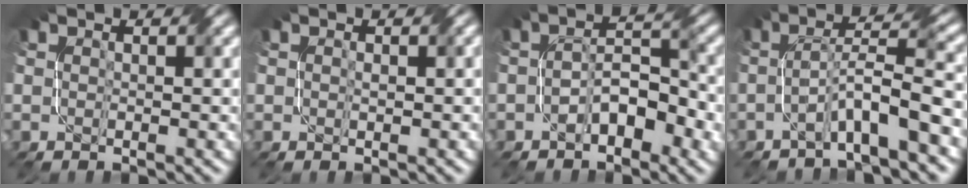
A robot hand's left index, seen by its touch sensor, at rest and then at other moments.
{"total": 0.7, "force": [0.1, 0.3, 0.6], "torque": [-0.010, 0.002, 0.002]}
{"total": 4.0, "force": [-1.8, 2.0, 3.0], "torque": [-0.048, 0.013, -0.030]}
{"total": 5.8, "force": [-2.7, 0.6, 5.1], "torque": [-0.089, 0.023, -0.053]}